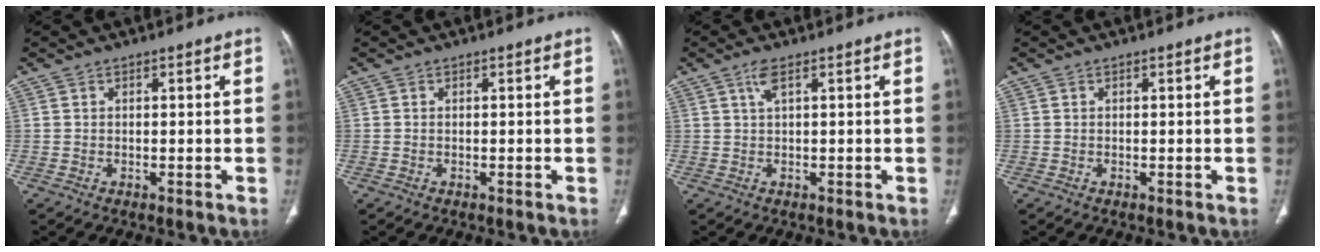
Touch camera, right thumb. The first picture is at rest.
{"total": 0.0}
{"total": 1.9, "force": [0.8, 0.4, 1.7], "torque": [-0.044, 0.006, 0.020]}
{"total": 0.0}